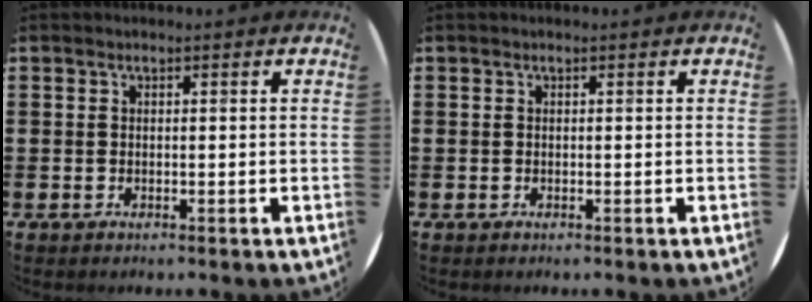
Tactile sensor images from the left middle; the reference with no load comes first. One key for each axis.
{"total": 0.0}